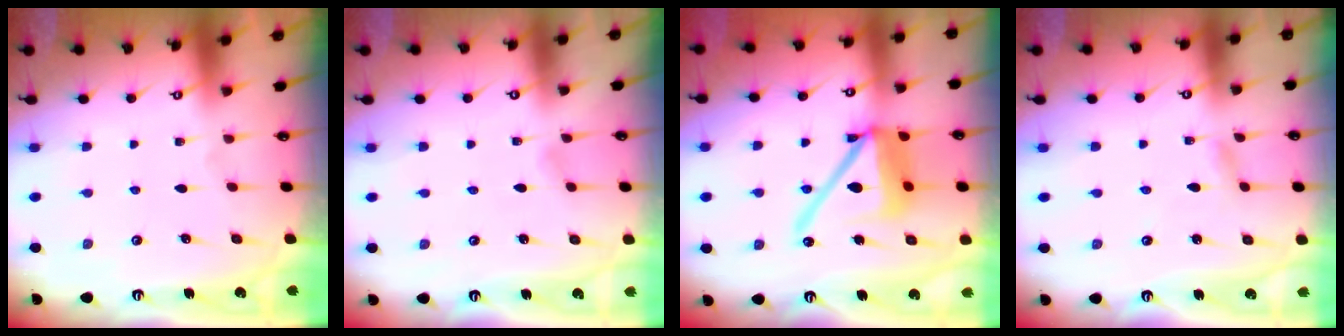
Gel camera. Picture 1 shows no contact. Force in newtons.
{"total": 1.7, "press": 1.7, "slide": 0.2}
{"total": 15.8, "press": 15.7, "slide": 2.2}
{"total": 1.5, "press": 1.5, "slide": 0.1}